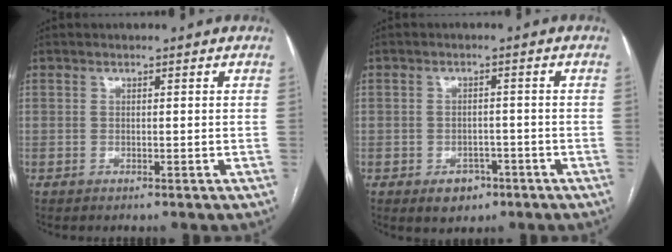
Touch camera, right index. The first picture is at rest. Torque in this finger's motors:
{"motor_torque": [0.03, -0.09, -0.07, -0.06]}